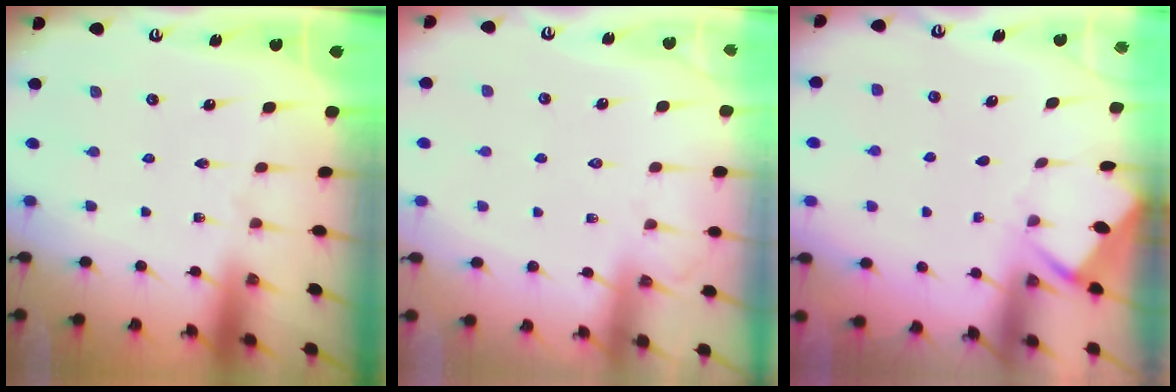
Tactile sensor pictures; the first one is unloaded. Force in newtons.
{"total": 4.4, "press": 4.4, "slide": 0.5}
{"total": 2.9, "press": 2.9, "slide": 0.3}